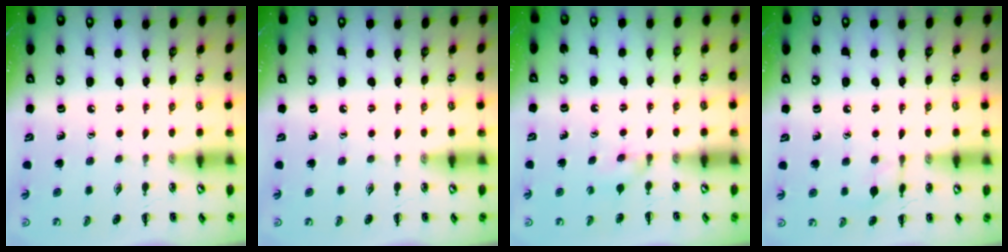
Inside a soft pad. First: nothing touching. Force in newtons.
{"total": 0.0}
{"total": 2.9, "press": 2.7, "slide": 1.2}
{"total": 6.0, "press": 5.9, "slide": 1.1}